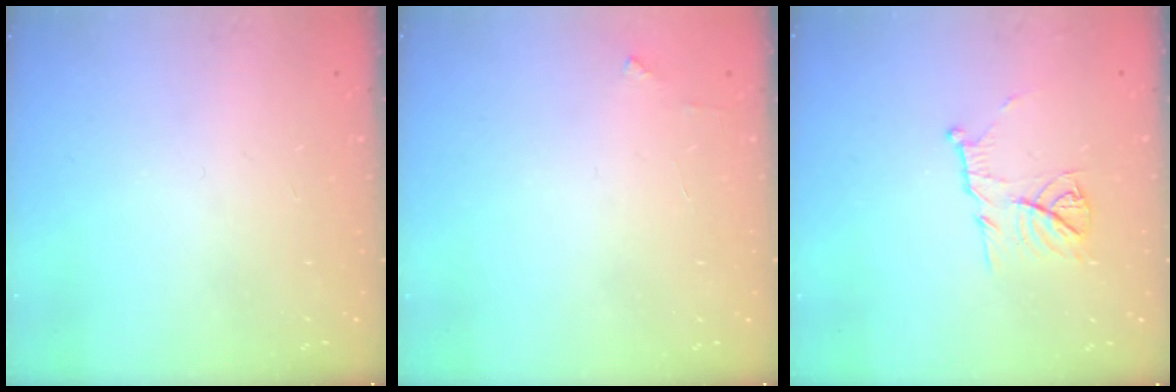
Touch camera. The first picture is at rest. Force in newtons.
{"total": 2.6, "press": 2.6, "slide": 0.2}
{"total": 10.3, "press": 10.3, "slide": 0.1}